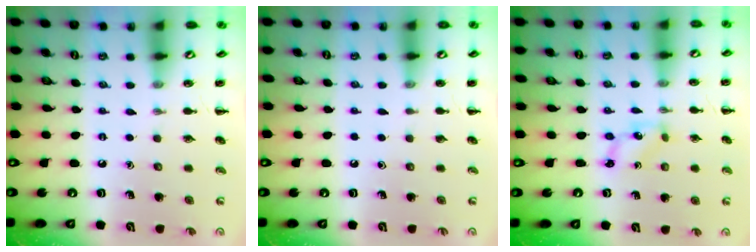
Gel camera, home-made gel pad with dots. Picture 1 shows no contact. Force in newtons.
{"total": 0.0}
{"total": 1.9, "press": 1.9, "slide": 0.3}